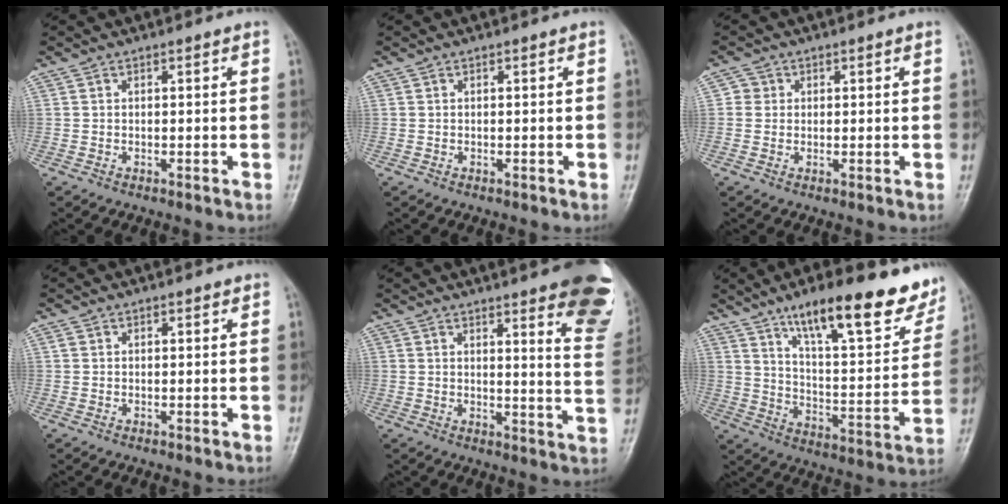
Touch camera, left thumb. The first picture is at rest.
{"total": 0.0}
{"total": 1.9, "force": [0.4, 1.8, 0.3], "torque": [0.007, 0.003, 0.000]}
{"total": 0.9, "force": [0.5, 0.7, 0.3], "torque": [0.001, -0.001, 0.007]}
{"total": 18.0, "force": [11.6, 3.5, 13.4], "torque": [-0.137, -0.059, 0.125]}
{"total": 22.3, "force": [14.7, 6.1, 15.5], "torque": [-0.184, -0.059, 0.228]}